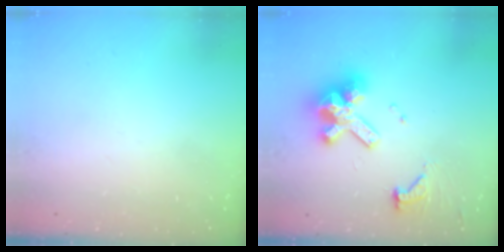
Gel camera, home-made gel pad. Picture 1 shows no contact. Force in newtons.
{"total": 14.4, "press": 14.4, "slide": 1.3}